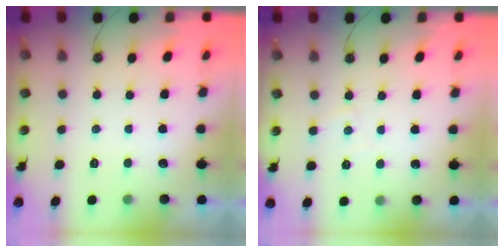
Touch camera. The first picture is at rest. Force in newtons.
{"total": 2.7, "press": 2.7, "slide": 0.5}